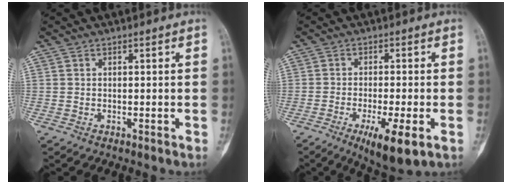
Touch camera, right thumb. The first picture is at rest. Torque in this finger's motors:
{"motor_torque": [1.15, 0.98, 1.06, -0.43, 0.17]}